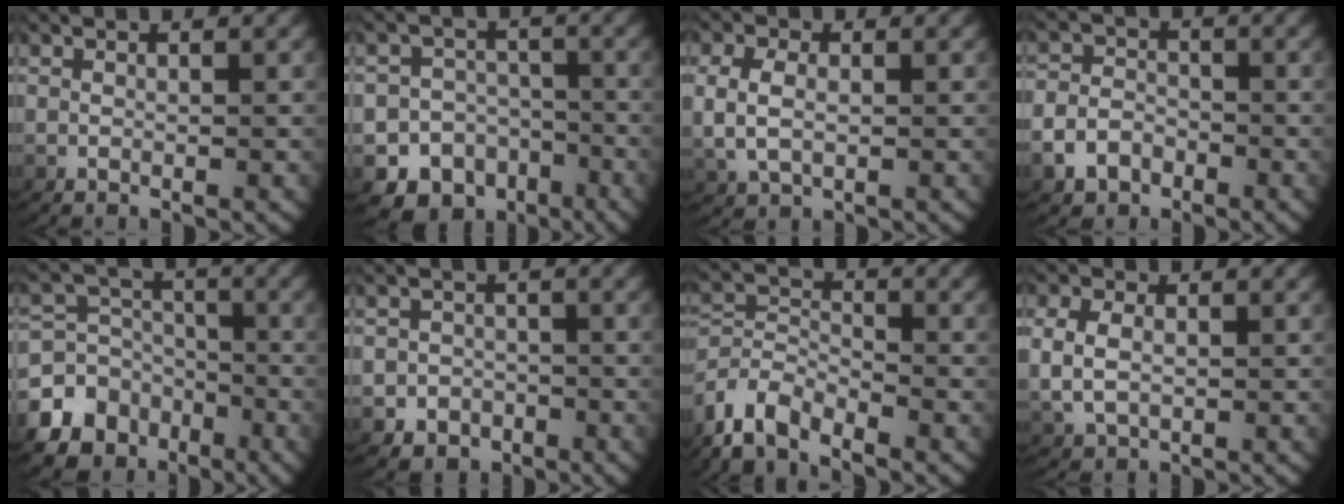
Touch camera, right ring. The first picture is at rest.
{"total": 15.1, "force": [-7.7, 12.9, 1.9], "torque": [-0.041, -0.050, -0.142]}
{"total": 3.5, "force": [0.5, 2.7, 2.2], "torque": [-0.064, -0.004, 0.017]}
{"total": 4.0, "force": [-2.1, 3.3, 0.8], "torque": [-0.017, -0.005, -0.037]}
{"total": 11.8, "force": [-5.4, 10.0, 3.5], "torque": [-0.048, -0.033, -0.096]}
{"total": 4.5, "force": [-2.4, 3.8, 0.7], "torque": [0.004, -0.017, -0.038]}
{"total": 6.4, "force": [-3.7, 4.7, 2.4], "torque": [-0.070, -0.030, -0.058]}
{"total": 4.0, "force": [0.6, 3.3, 2.2], "torque": [-0.061, -0.004, 0.019]}